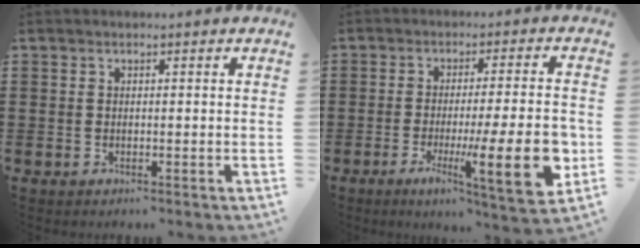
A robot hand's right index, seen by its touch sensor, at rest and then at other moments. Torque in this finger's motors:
{"motor_torque": [2.01, -0.13, 1.05, 0.21]}